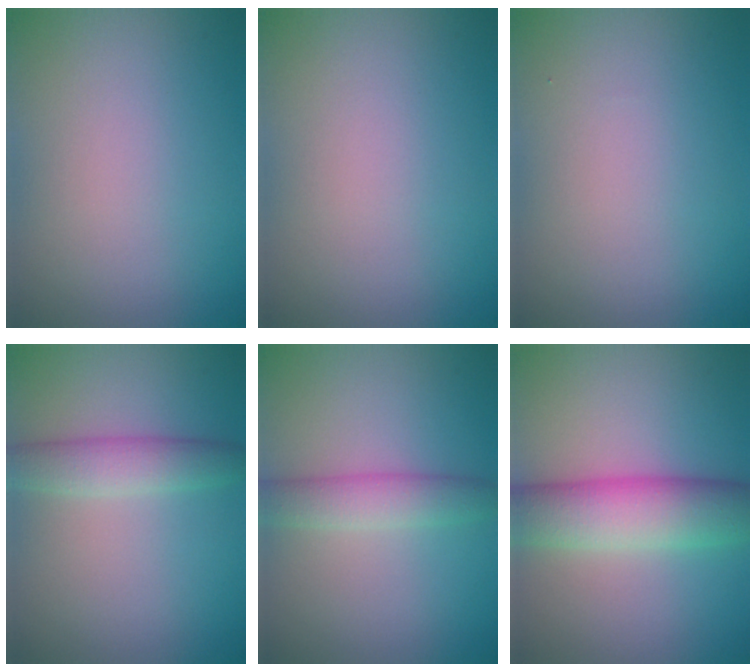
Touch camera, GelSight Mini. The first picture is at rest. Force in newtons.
{"total": 0.0}
{"total": 0.0}
{"total": 3.0, "press": 3.0, "slide": 0.0}
{"total": 3.0, "press": 3.0, "slide": 0.0}
{"total": 6.9, "press": 6.9, "slide": 0.0}